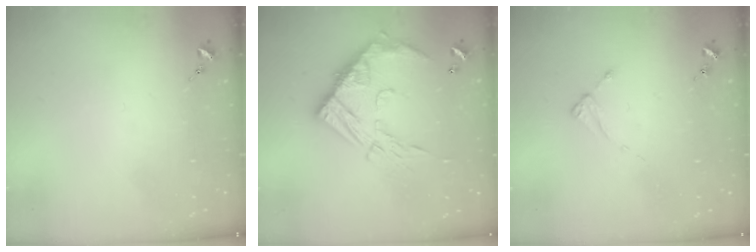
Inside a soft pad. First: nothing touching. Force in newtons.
{"total": 17.2, "press": 17.2, "slide": 1.3}
{"total": 2.0, "press": 2.0, "slide": 0.3}